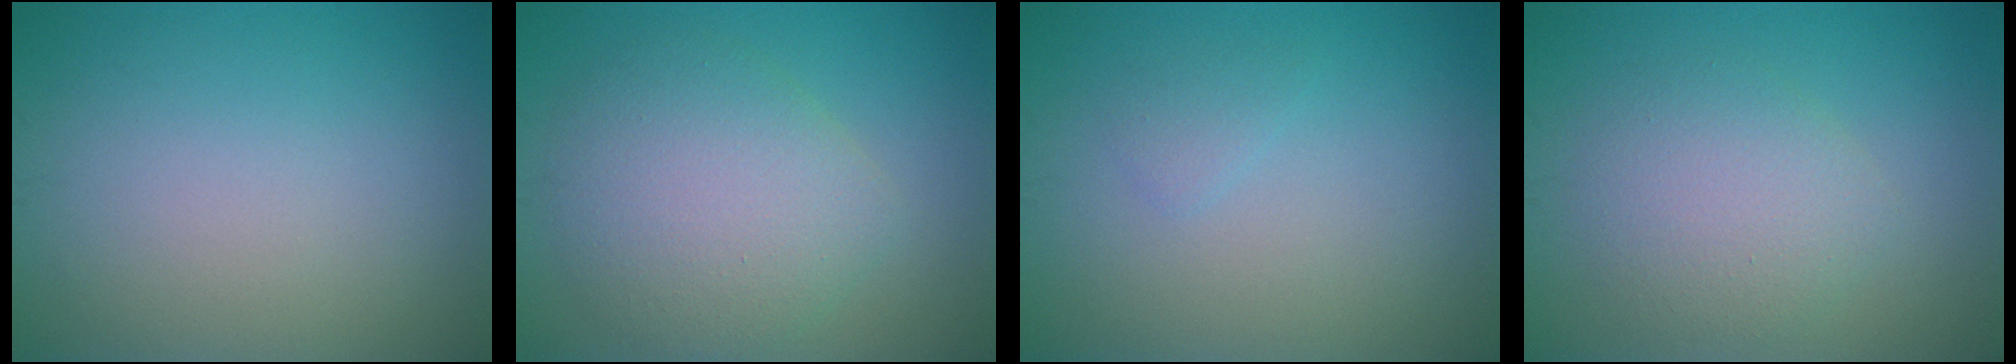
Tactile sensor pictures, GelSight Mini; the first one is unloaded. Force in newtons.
{"total": 5.5, "press": 5.4, "slide": 0.4}
{"total": 0.9, "press": 0.9, "slide": 0.0}
{"total": 3.4, "press": 3.4, "slide": 0.3}